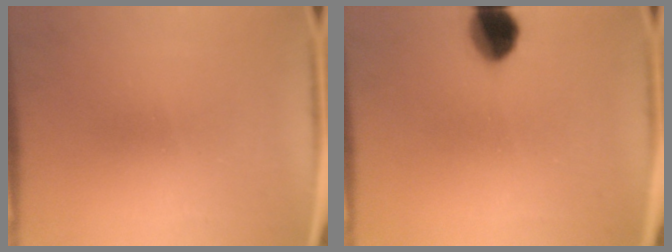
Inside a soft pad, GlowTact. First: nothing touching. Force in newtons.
{"total": 8.4}